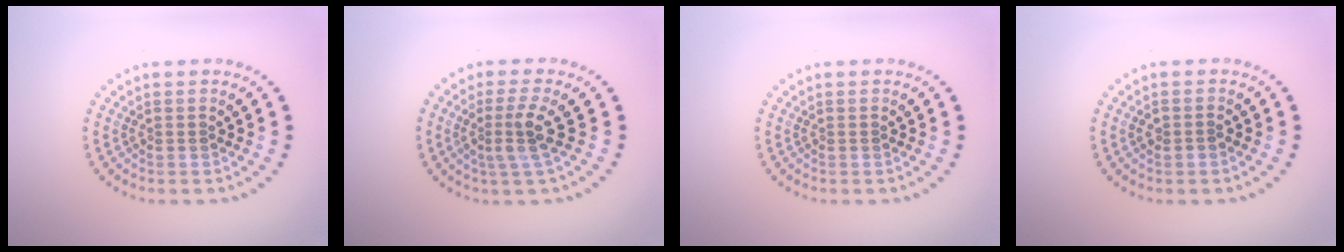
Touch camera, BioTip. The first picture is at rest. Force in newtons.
{"total": 2.9, "press": 2.2, "slide": 1.9}
{"total": 0.0}
{"total": 1.1, "press": 1.0, "slide": 0.4}